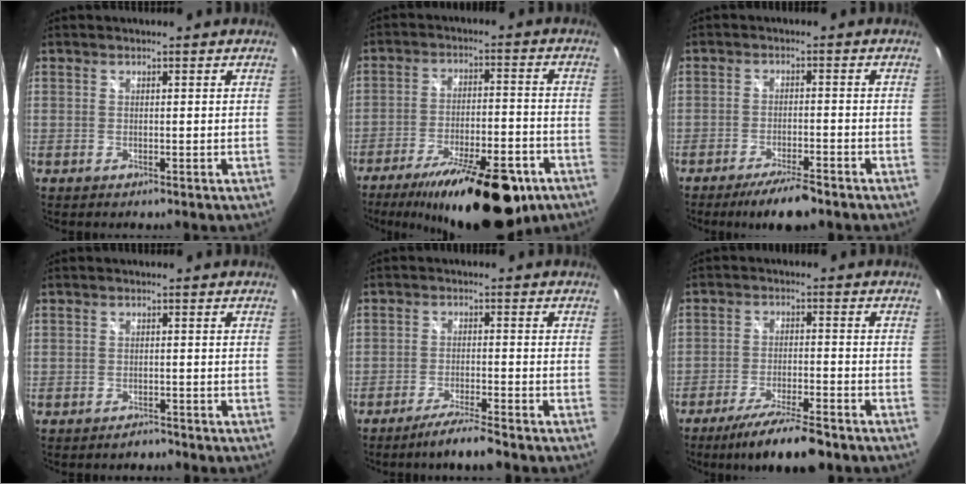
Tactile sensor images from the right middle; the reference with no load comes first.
{"total": 21.2, "force": [-14.4, 7.0, 13.9], "torque": [-0.228, -0.029, -0.209]}
{"total": 7.4, "force": [-5.9, 1.4, 4.2], "torque": [-0.091, -0.008, -0.097]}
{"total": 1.7, "force": [-1.6, 0.7, 0.0], "torque": [-0.003, 0.002, -0.024]}
{"total": 5.2, "force": [-4.6, -0.3, 2.5], "torque": [-0.065, -0.004, -0.081]}
{"total": 10.3, "force": [-8.4, 1.6, 5.8], "torque": [-0.116, -0.010, -0.140]}